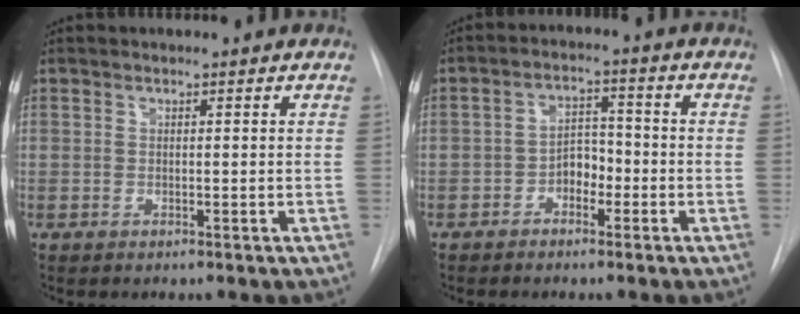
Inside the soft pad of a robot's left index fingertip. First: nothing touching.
{"total": 4.1, "force": [-2.0, 2.5, 2.6], "torque": [-0.041, 0.013, -0.039]}